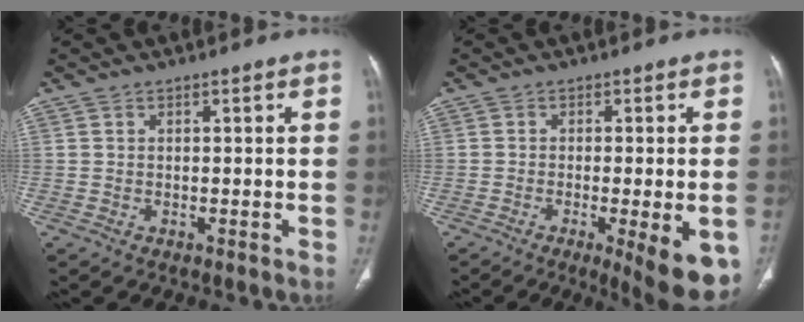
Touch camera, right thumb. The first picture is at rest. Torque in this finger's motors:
{"motor_torque": [-0.13, 0.64, 0.10, -0.13, 0.06]}